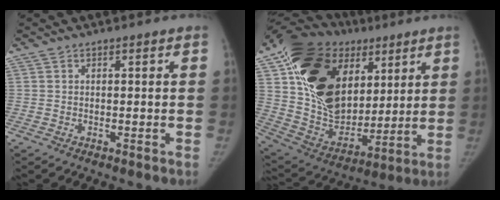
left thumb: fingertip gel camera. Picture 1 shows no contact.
{"total": 30.6, "force": [10.8, 20.8, 19.6], "torque": [-0.340, 0.001, 0.196]}